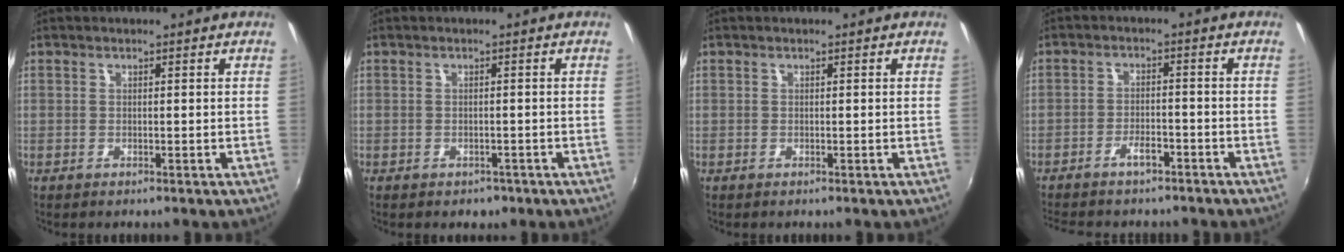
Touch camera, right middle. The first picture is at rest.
{"total": 2.5, "force": [-1.6, 1.6, 1.0], "torque": [-0.020, -0.008, -0.018]}
{"total": 0.0}
{"total": 6.6, "force": [-5.4, 2.2, 3.0], "torque": [-0.073, 0.004, -0.084]}